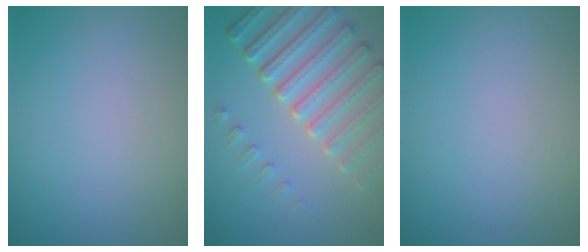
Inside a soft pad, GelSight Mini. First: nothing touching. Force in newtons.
{"total": 7.1, "press": 5.4, "slide": 4.6}
{"total": 0.0}